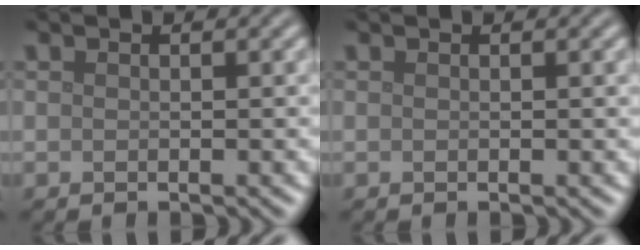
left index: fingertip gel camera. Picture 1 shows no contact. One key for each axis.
{"total": 0.0}